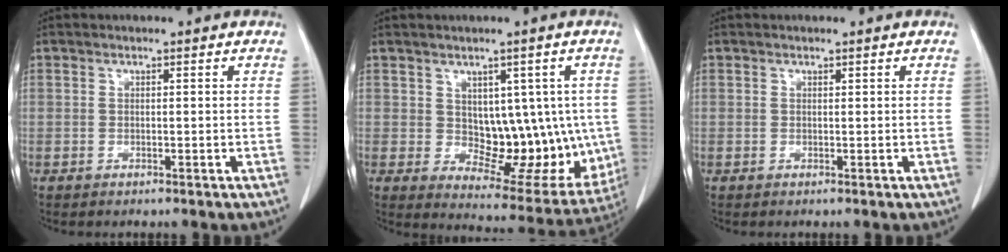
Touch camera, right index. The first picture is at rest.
{"total": 13.6, "force": [0.1, 7.2, 11.5], "torque": [-0.125, 0.005, 0.026]}
{"total": 0.0}